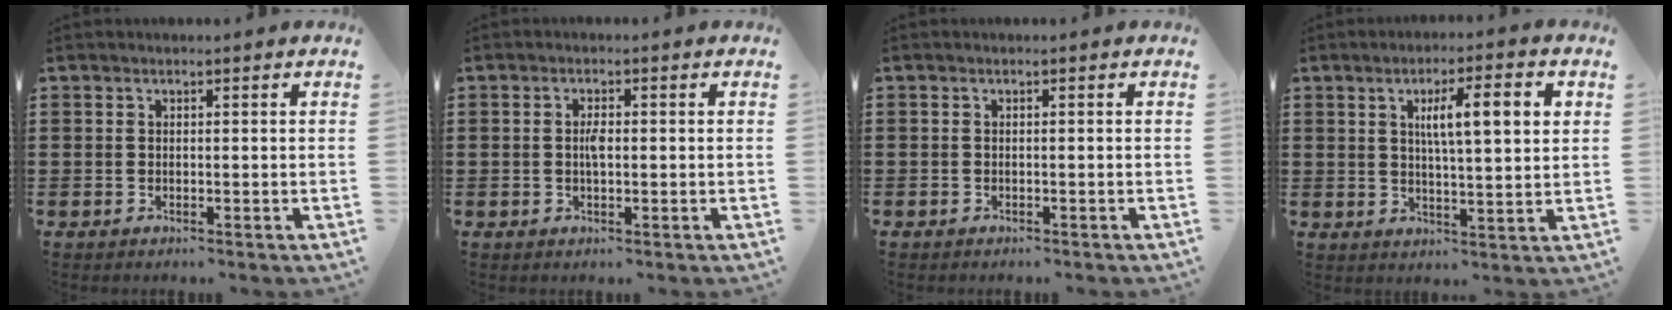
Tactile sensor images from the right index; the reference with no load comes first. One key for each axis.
{"total": 2.2, "fx": 0.0, "fy": 0.7, "fz": 2.1, "tx": -0.041, "ty": 0.000, "tz": -0.002}
{"total": 0.5, "fx": -0.5, "fy": 0.2, "fz": 0.1, "tx": -0.004, "ty": -0.001, "tz": -0.010}
{"total": 8.0, "fx": 2.3, "fy": 1.9, "fz": 7.4, "tx": -0.131, "ty": 0.001, "tz": 0.032}